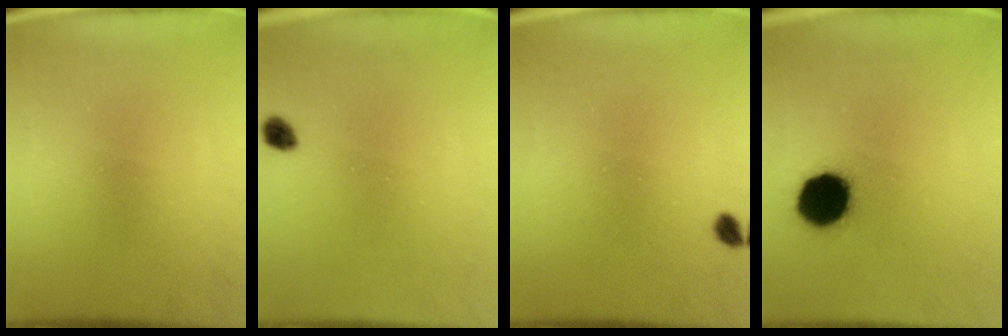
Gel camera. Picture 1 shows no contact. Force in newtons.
{"total": 2.2}
{"total": 1.2}
{"total": 14.6}